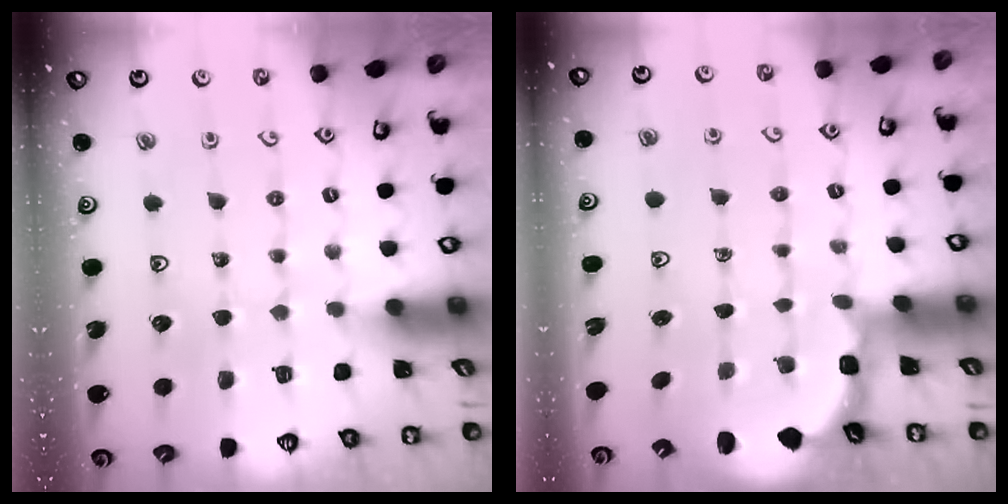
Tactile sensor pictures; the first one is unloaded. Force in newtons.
{"total": 2.7, "press": 2.1, "slide": 1.7}